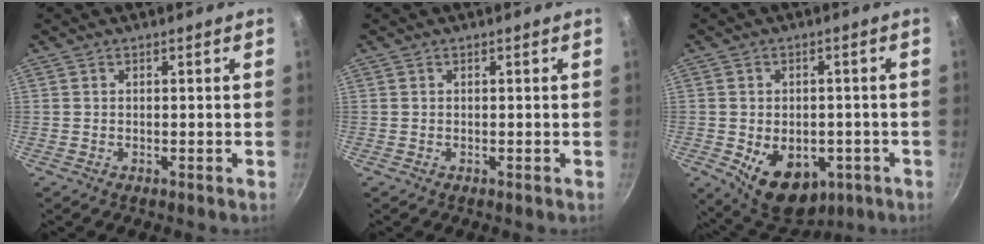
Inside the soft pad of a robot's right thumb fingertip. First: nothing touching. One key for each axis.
{"total": 0.0}
{"total": 13.0, "fx": -4.2, "fy": 8.8, "fz": 8.6, "tx": -0.093, "ty": 0.000, "tz": -0.040}